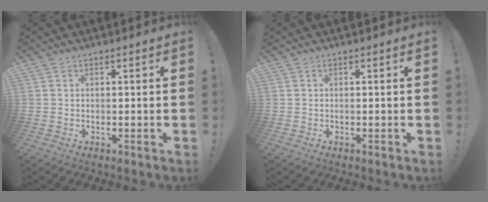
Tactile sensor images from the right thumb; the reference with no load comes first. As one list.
[{"total": 0.0}]